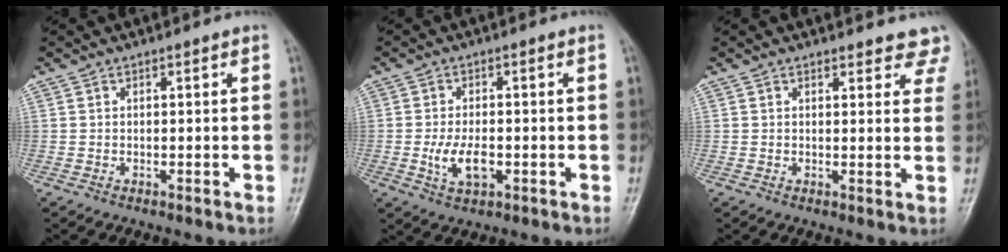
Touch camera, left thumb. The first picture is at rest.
{"total": 5.7, "force": [-1.4, 2.9, 4.7], "torque": [-0.091, 0.001, -0.021]}
{"total": 6.5, "force": [5.8, 2.5, 1.3], "torque": [0.030, -0.022, 0.042]}